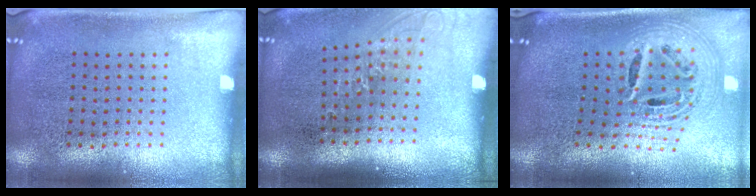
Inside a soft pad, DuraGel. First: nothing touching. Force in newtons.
{"total": 1.3, "press": 1.0, "slide": 0.8}
{"total": 2.7, "press": 1.8, "slide": 1.9}